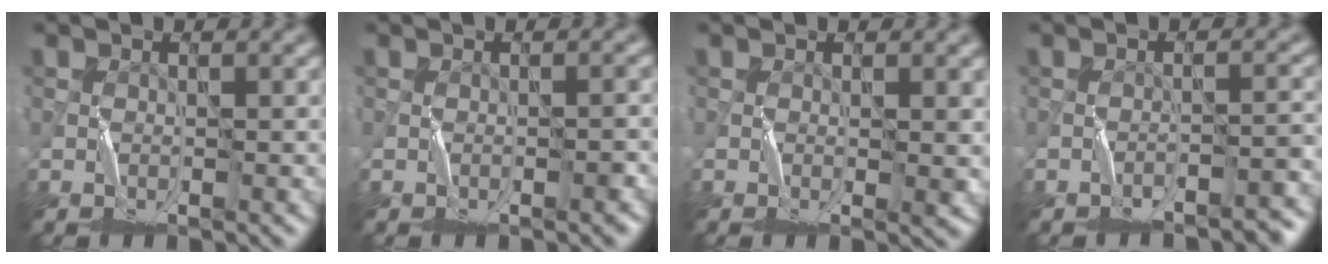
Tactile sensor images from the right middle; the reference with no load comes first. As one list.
[{"total": 0.9, "force": [-0.5, 0.0, 0.7], "torque": [-0.010, 0.007, -0.006]}, {"total": 1.2, "force": [0.0, 0.1, 1.2], "torque": [-0.014, -0.004, -0.003]}, {"total": 3.0, "force": [-2.7, 0.5, 1.3], "torque": [-0.014, 0.013, -0.039]}]